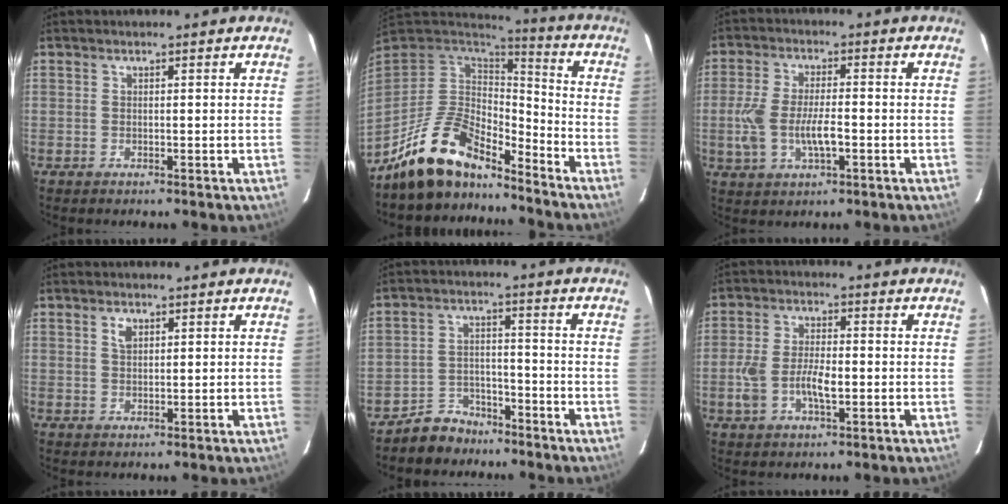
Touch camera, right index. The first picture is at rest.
{"total": 14.5, "force": [-12.0, 4.7, 6.6], "torque": [-0.144, 0.000, -0.220]}
{"total": 9.0, "force": [-2.1, 3.8, 7.9], "torque": [-0.170, -0.003, -0.038]}
{"total": 2.0, "force": [1.0, 1.3, 1.3], "torque": [-0.023, 0.005, 0.019]}
{"total": 6.8, "force": [-5.5, 3.9, 0.7], "torque": [-0.033, 0.019, -0.087]}
{"total": 7.5, "force": [-1.8, 3.6, 6.3], "torque": [-0.134, 0.002, -0.034]}